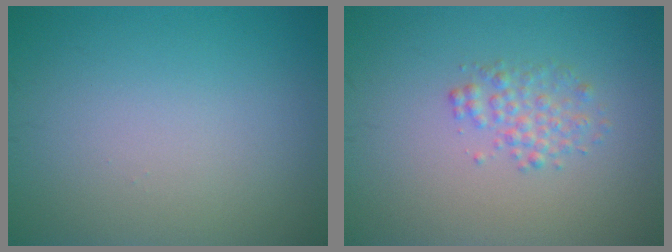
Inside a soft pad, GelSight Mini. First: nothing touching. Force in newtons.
{"total": 2.0, "press": 2.0, "slide": 0.1}